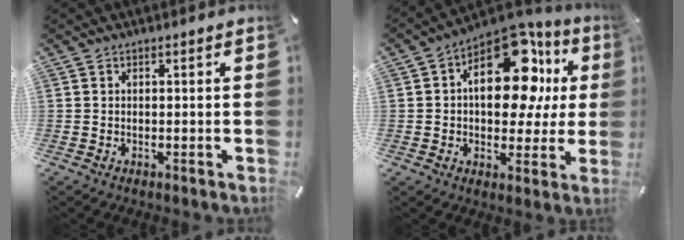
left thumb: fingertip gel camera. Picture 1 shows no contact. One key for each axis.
{"total": 20.2, "fx": 6.1, "fy": 11.5, "fz": 15.5, "tx": -0.216, "ty": -0.035, "tz": 0.099}